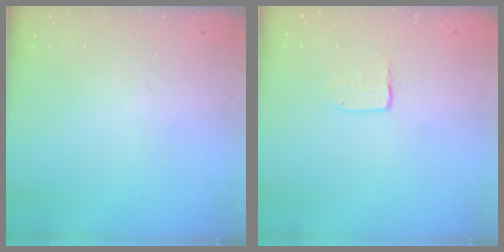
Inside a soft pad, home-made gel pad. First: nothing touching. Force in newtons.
{"total": 3.4, "press": 3.4, "slide": 0.2}